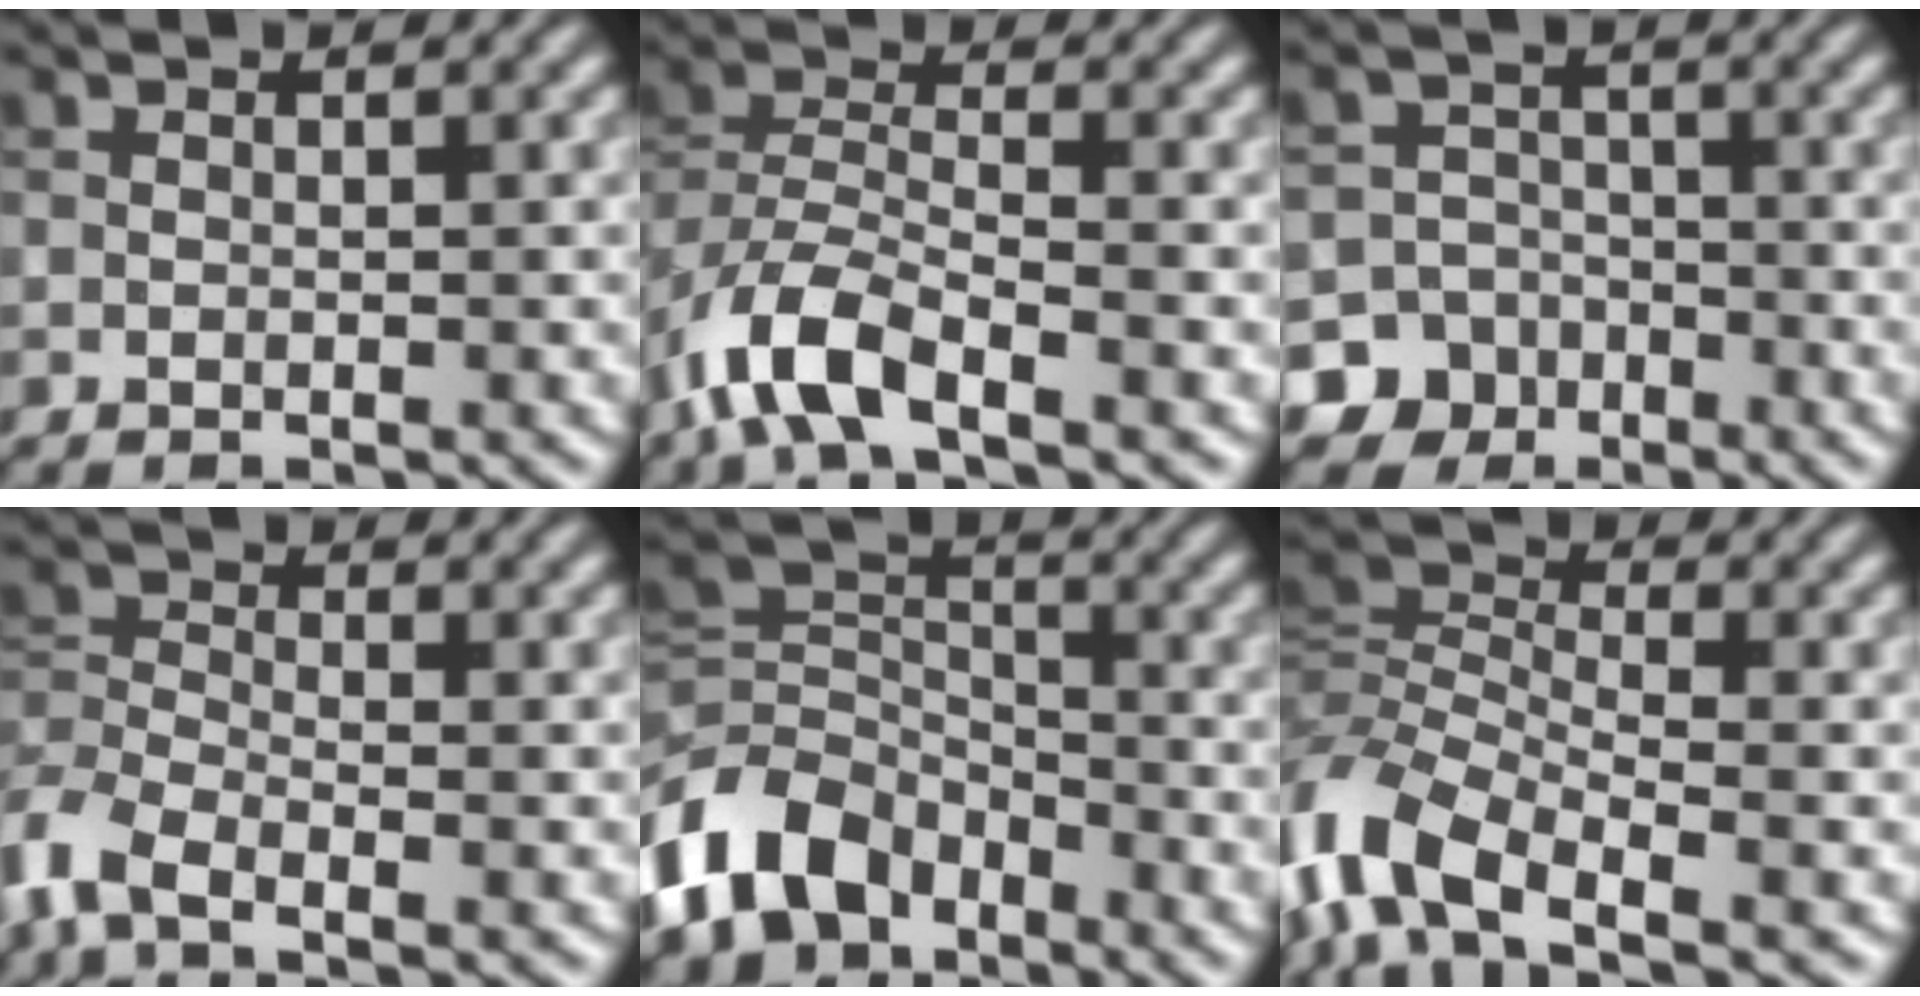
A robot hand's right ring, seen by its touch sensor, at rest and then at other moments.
{"total": 6.9, "force": [-4.2, 2.8, 4.7], "torque": [-0.092, -0.001, -0.092]}
{"total": 7.6, "force": [-4.8, 5.9, 0.4], "torque": [0.017, -0.023, -0.100]}
{"total": 5.6, "force": [-3.6, 2.6, 3.4], "torque": [-0.080, -0.006, -0.089]}
{"total": 8.6, "force": [-5.0, 5.6, 4.2], "torque": [-0.087, -0.002, -0.111]}
{"total": 8.4, "force": [-4.0, 4.3, 6.1], "torque": [-0.128, 0.011, -0.095]}